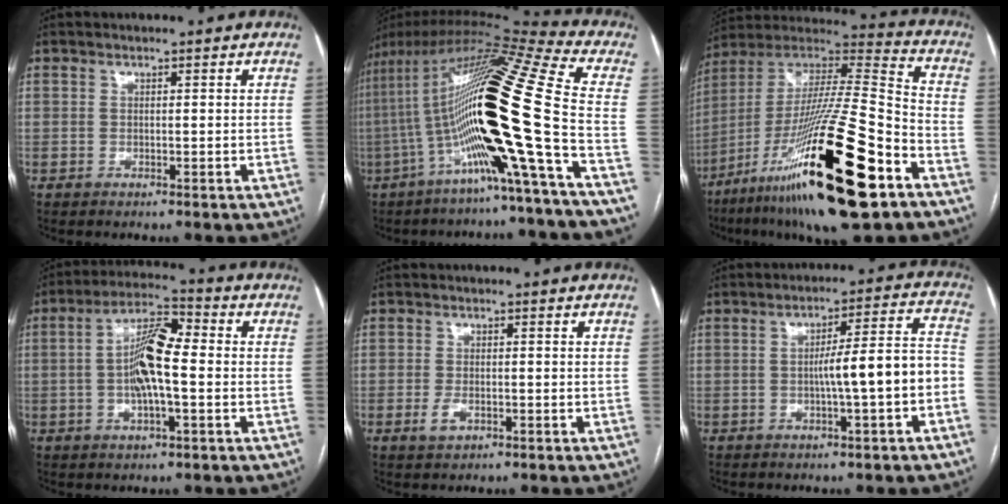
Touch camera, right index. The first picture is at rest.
{"total": 25.4, "force": [-6.0, -0.2, 24.7], "torque": [-0.459, -0.003, -0.120]}
{"total": 30.6, "force": [-14.5, 3.9, 26.6], "torque": [-0.476, -0.050, -0.248]}
{"total": 10.0, "force": [-0.4, 2.3, 9.7], "torque": [-0.185, 0.018, -0.012]}
{"total": 2.5, "force": [-1.0, 1.3, 1.9], "torque": [-0.039, 0.000, -0.015]}
{"total": 9.3, "force": [-2.4, 0.3, 9.0], "torque": [-0.128, 0.031, -0.033]}